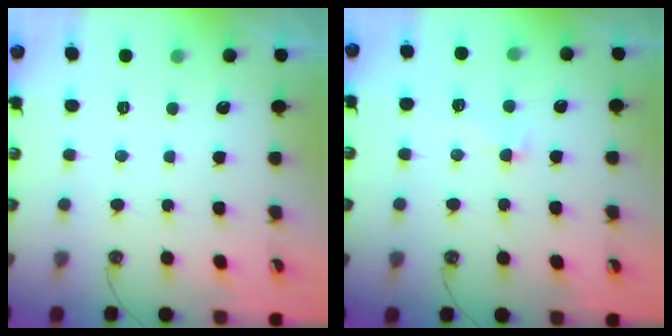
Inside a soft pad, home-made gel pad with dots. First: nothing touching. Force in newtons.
{"total": 1.8, "press": 1.4, "slide": 1.1}